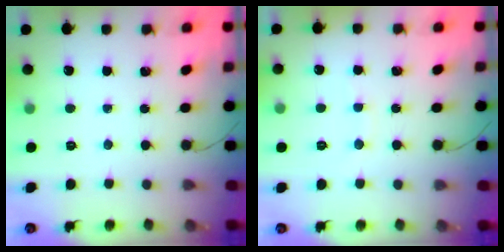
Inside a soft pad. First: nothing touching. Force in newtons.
{"total": 4.7, "press": 4.6, "slide": 1.0}